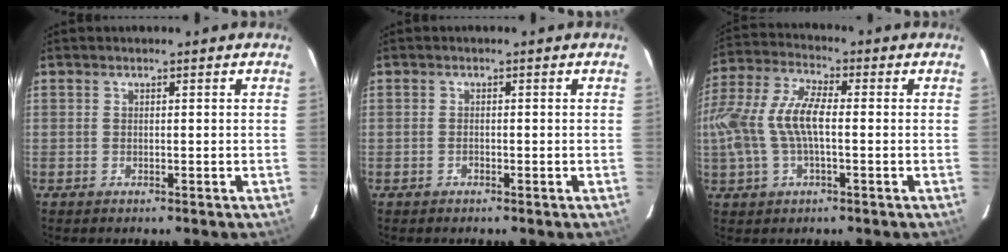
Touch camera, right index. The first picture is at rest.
{"total": 0.6, "force": [-0.4, 0.4, 0.3], "torque": [-0.005, 0.001, -0.009]}
{"total": 13.1, "force": [-1.0, 5.5, 11.9], "torque": [-0.250, 0.010, -0.019]}